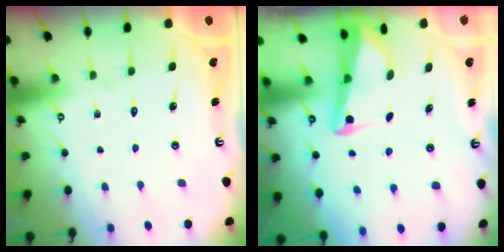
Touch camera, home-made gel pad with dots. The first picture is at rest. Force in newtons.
{"total": 3.0, "press": 3.0, "slide": 0.3}